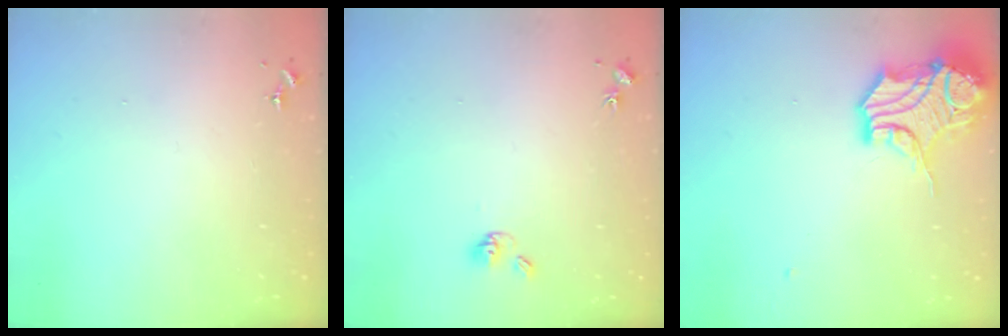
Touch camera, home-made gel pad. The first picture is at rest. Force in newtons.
{"total": 6.0, "press": 5.6, "slide": 2.1}
{"total": 15.8, "press": 15.6, "slide": 2.2}